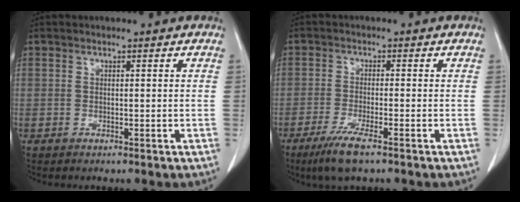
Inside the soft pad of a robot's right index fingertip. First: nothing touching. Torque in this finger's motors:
{"motor_torque": [0.45, -0.42, 0.12, 0.04]}